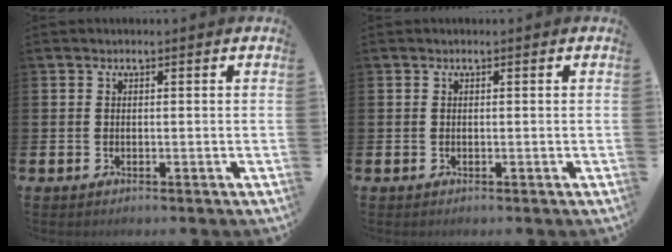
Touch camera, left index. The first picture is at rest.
{"total": 0.0}